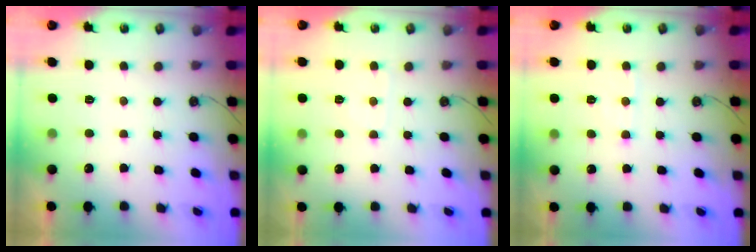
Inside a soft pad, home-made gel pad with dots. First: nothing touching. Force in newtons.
{"total": 4.1, "press": 4.1, "slide": 0.4}
{"total": 5.9, "press": 5.9, "slide": 0.7}